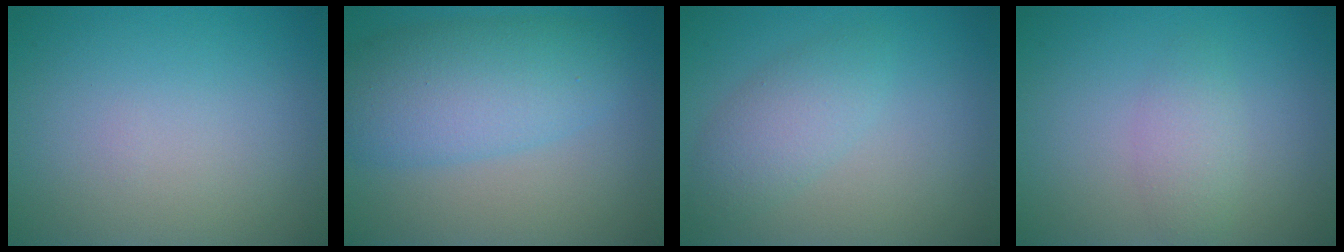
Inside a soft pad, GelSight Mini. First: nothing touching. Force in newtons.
{"total": 6.7, "press": 6.7, "slide": 0.1}
{"total": 2.9, "press": 2.9, "slide": 0.0}
{"total": 1.9, "press": 1.9, "slide": 0.0}